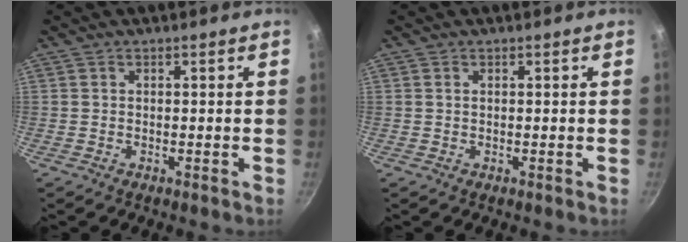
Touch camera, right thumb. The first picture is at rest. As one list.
[{"total": 0.5, "force": [0.2, 0.3, 0.3], "torque": [-0.007, 0.000, 0.004]}]